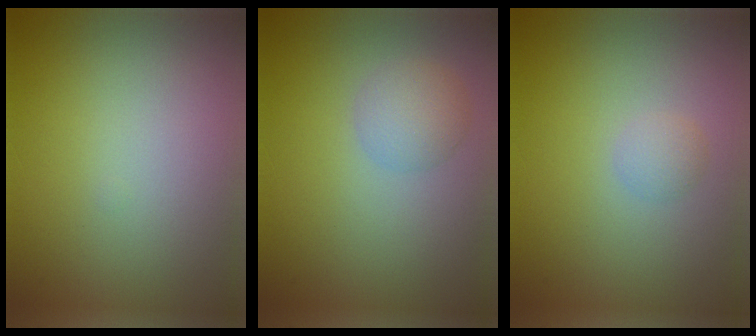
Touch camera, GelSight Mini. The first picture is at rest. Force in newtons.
{"total": 2.3, "press": 2.3, "slide": 0.1}
{"total": 1.1, "press": 1.1, "slide": 0.0}